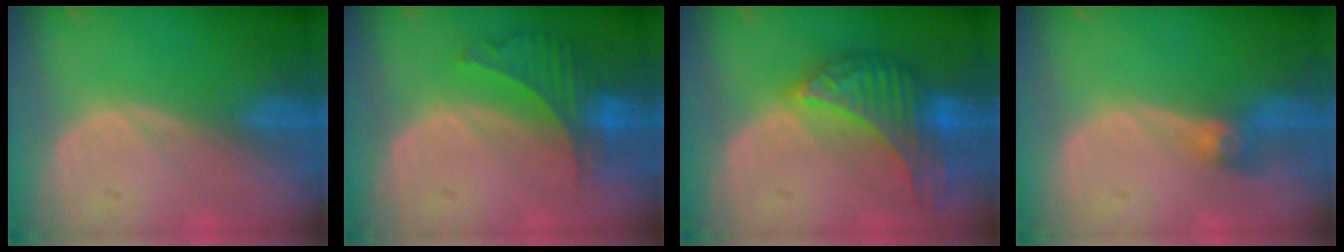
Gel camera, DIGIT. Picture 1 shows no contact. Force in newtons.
{"total": 6.3, "press": 5.9, "slide": 2.2}
{"total": 9.1, "press": 9.1, "slide": 0.5}
{"total": 3.0, "press": 2.6, "slide": 1.5}